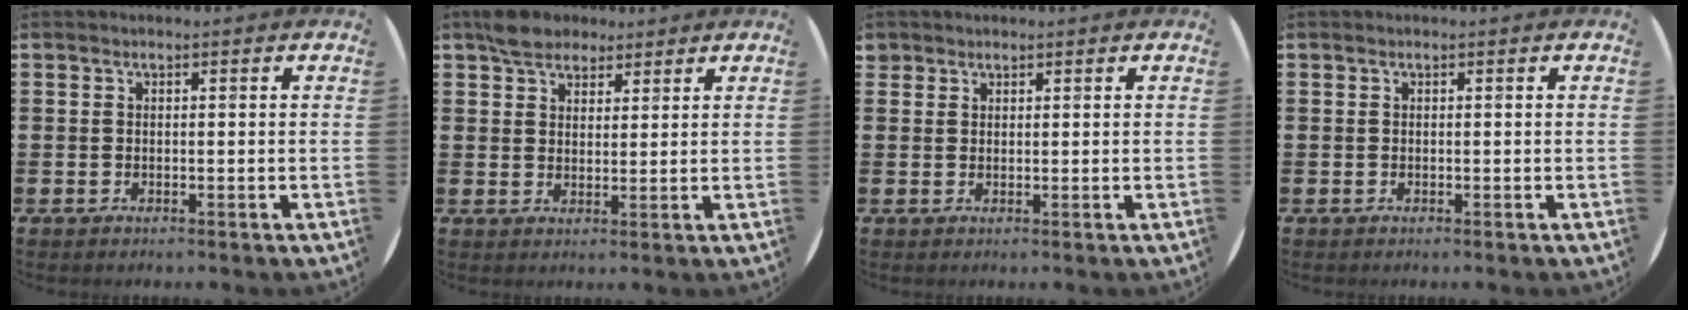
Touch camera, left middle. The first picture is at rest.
{"total": 4.2, "force": [3.5, 2.2, 0.8], "torque": [-0.018, 0.006, 0.065]}
{"total": 1.3, "force": [1.1, 0.6, -0.1], "torque": [0.000, 0.004, 0.022]}
{"total": 0.0}